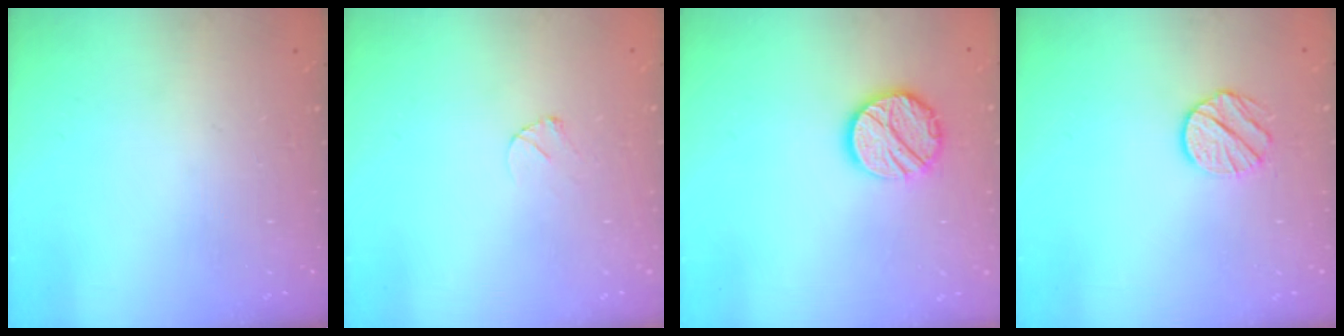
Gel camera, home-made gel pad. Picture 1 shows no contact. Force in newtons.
{"total": 3.2, "press": 3.2, "slide": 0.3}
{"total": 12.1, "press": 12.1, "slide": 0.6}
{"total": 8.2, "press": 8.1, "slide": 0.3}